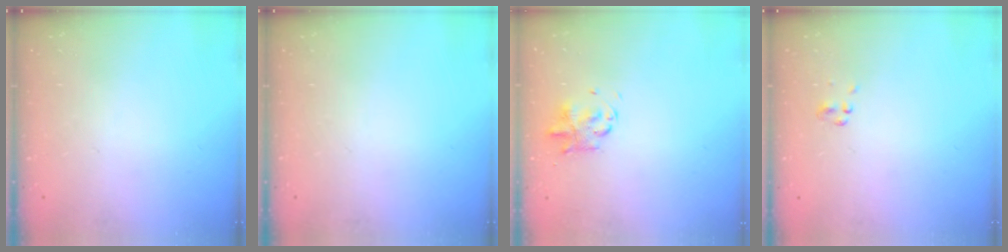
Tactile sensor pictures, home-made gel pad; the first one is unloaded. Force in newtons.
{"total": 0.0}
{"total": 2.8, "press": 2.8, "slide": 0.6}
{"total": 0.5, "press": 0.5, "slide": 0.1}